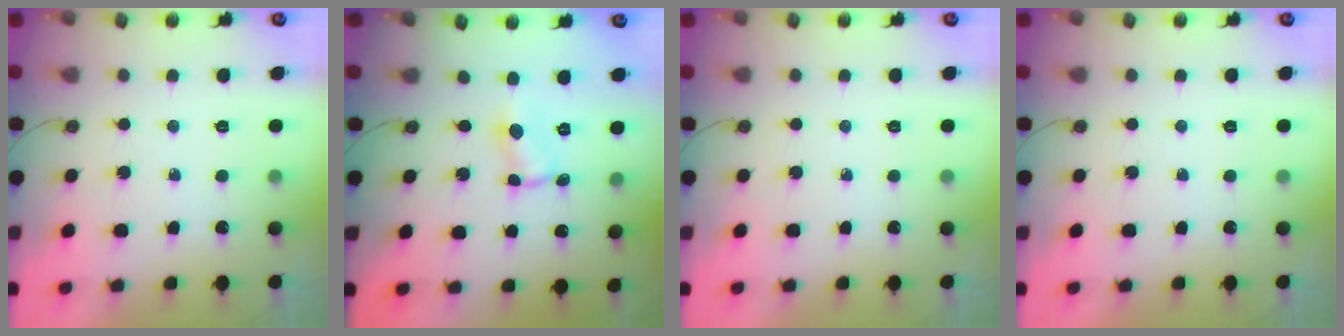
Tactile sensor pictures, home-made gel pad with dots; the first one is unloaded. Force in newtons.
{"total": 0.8, "press": 0.6, "slide": 0.5}
{"total": 0.0}
{"total": 0.0}